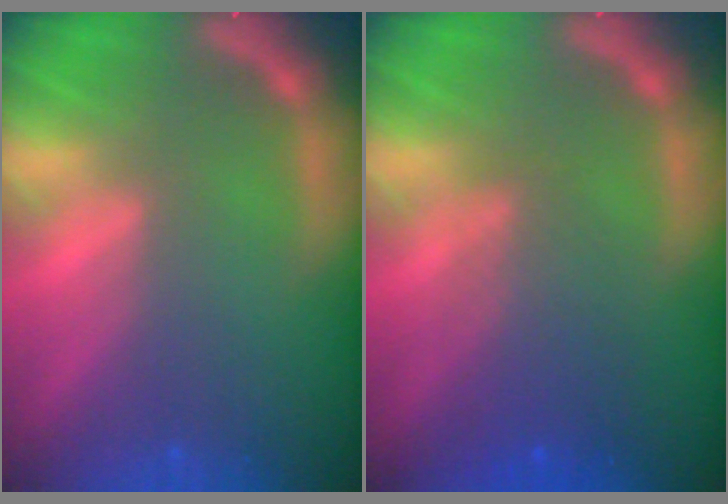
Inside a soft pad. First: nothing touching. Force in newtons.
{"total": 4.1}